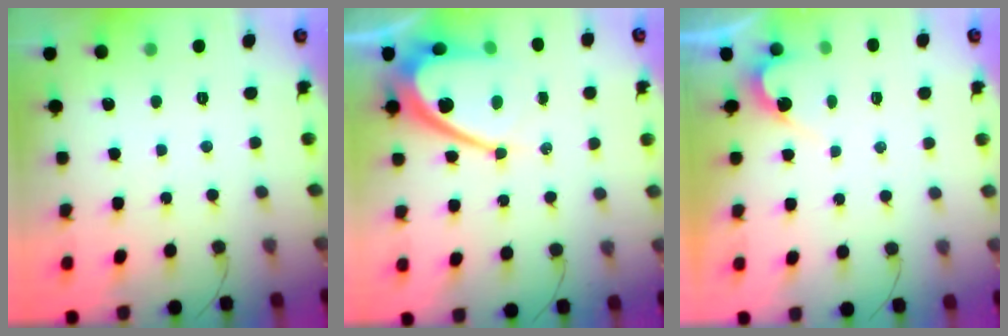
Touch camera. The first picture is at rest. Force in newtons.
{"total": 13.4, "press": 13.3, "slide": 1.1}
{"total": 2.8, "press": 2.8, "slide": 0.2}